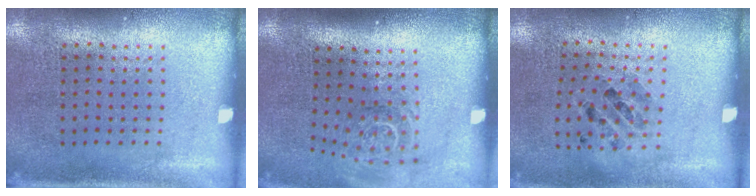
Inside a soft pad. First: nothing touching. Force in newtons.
{"total": 1.7, "press": 1.2, "slide": 1.2}
{"total": 0.8, "press": 0.8, "slide": 0.3}